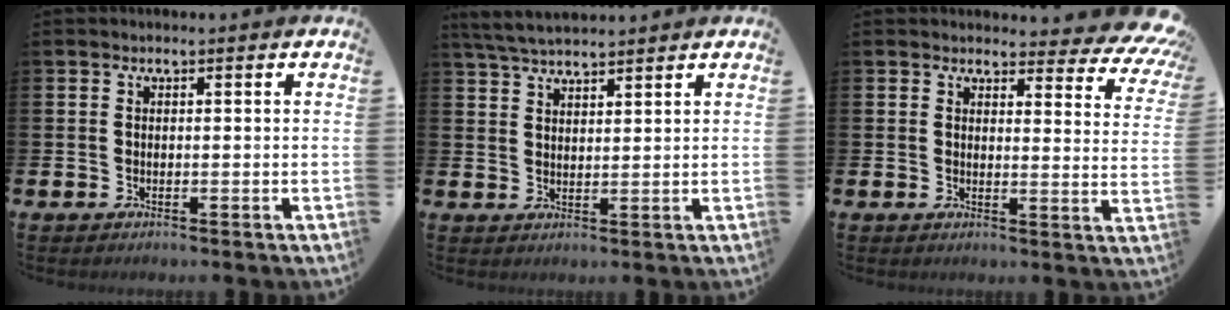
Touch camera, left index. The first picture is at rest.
{"total": 4.4, "force": [4.2, 0.6, 1.2], "torque": [-0.027, -0.016, 0.076]}
{"total": 3.8, "force": [3.4, 1.4, 0.9], "torque": [-0.003, -0.037, 0.051]}